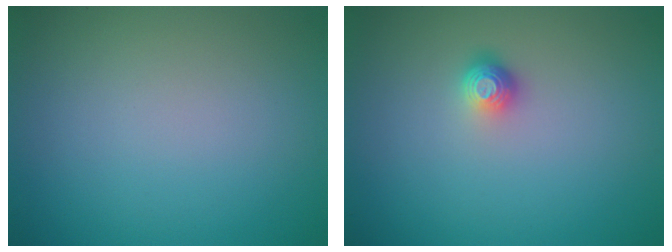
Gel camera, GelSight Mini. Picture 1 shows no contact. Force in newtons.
{"total": 1.5, "press": 1.1, "slide": 1.0}